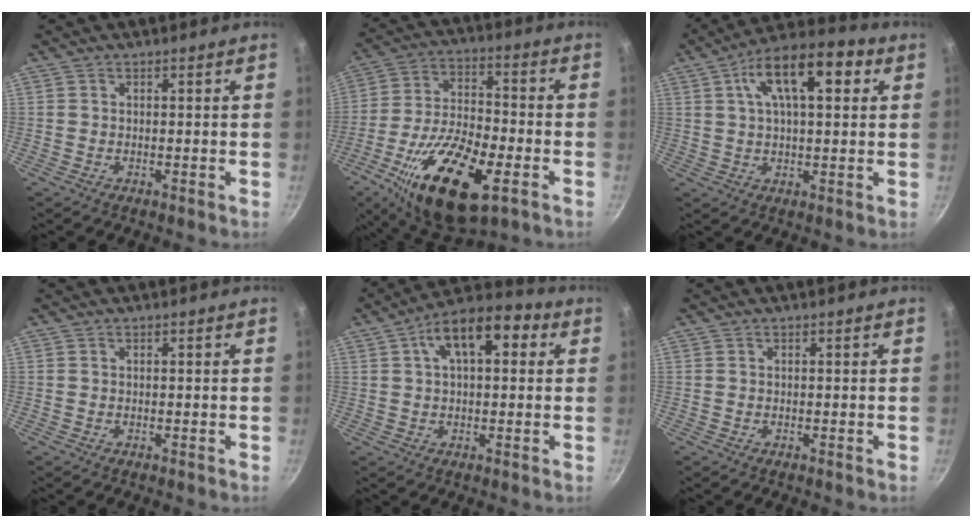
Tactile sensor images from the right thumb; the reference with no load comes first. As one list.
[{"total": 22.7, "force": [-9.4, 9.5, 18.4], "torque": [-0.320, 0.017, -0.163]}, {"total": 15.4, "force": [5.1, 6.9, 12.8], "torque": [-0.193, 0.016, 0.073]}, {"total": 0.0}, {"total": 12.9, "force": [3.8, 6.7, 10.3], "torque": [-0.135, 0.027, 0.049]}, {"total": 0.0}]